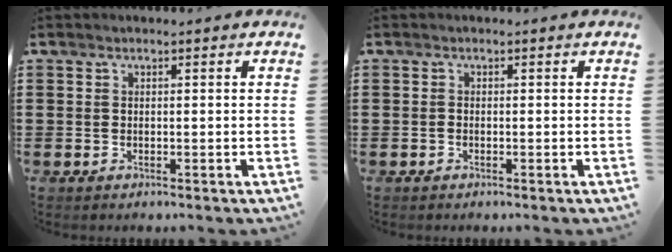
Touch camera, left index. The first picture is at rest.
{"total": 0.6, "force": [-0.6, 0.2, 0.0], "torque": [-0.004, 0.000, -0.013]}